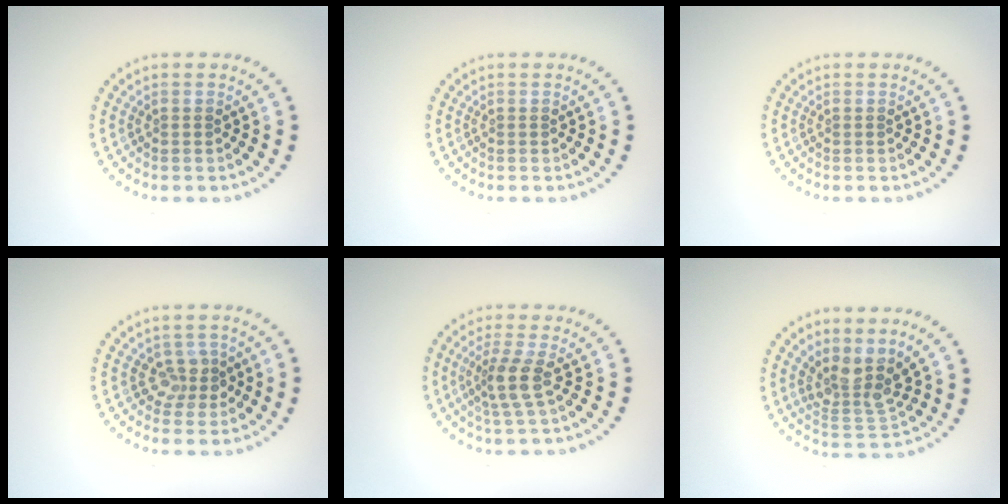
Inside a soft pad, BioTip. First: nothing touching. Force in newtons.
{"total": 0.0}
{"total": 0.0}
{"total": 2.3, "press": 2.0, "slide": 1.2}
{"total": 2.8, "press": 2.2, "slide": 1.7}
{"total": 3.6, "press": 2.7, "slide": 2.3}